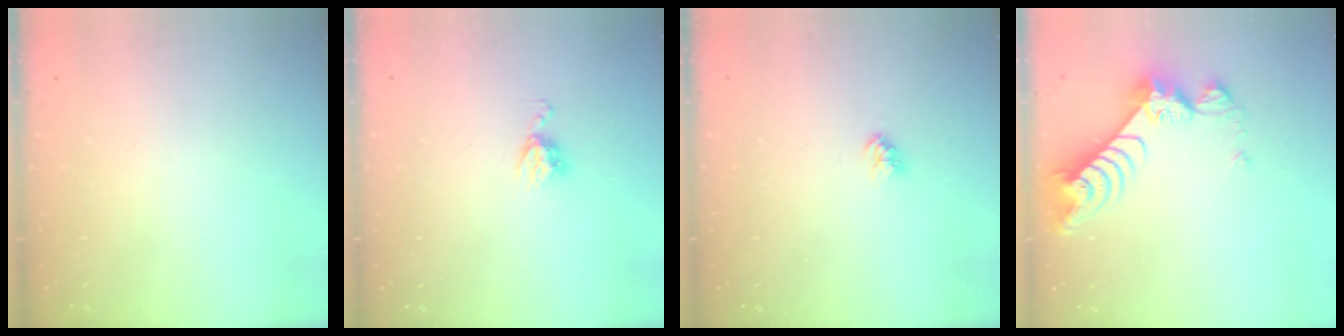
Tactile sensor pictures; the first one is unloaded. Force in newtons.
{"total": 5.6, "press": 5.6, "slide": 0.5}
{"total": 3.0, "press": 3.0, "slide": 0.3}
{"total": 8.8, "press": 8.7, "slide": 0.9}